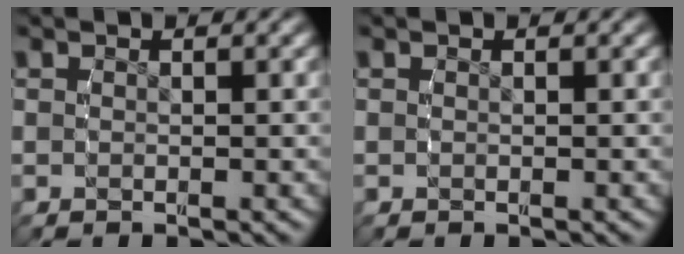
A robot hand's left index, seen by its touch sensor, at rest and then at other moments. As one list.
[{"total": 0.0}]